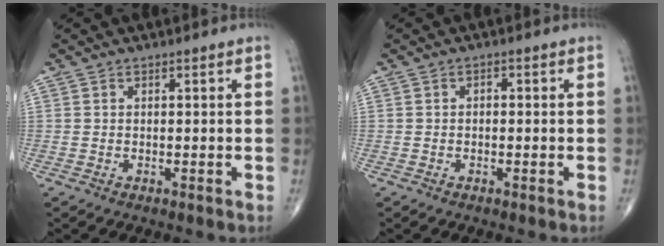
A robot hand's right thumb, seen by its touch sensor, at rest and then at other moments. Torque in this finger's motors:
{"motor_torque": [0.07, -0.24, -0.08, -0.18, 0.02]}